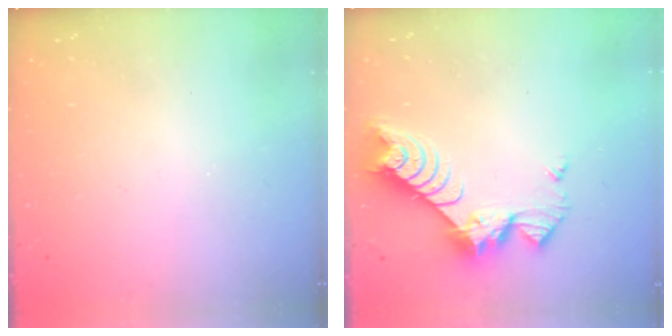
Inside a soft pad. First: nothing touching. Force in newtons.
{"total": 8.7, "press": 8.7, "slide": 0.9}